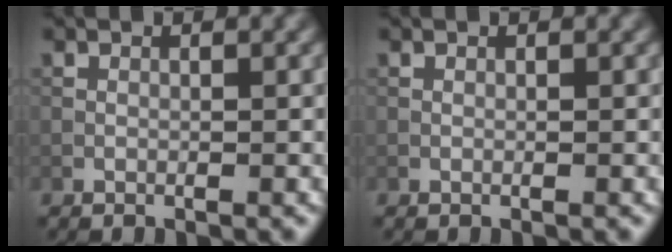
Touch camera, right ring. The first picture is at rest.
{"total": 0.0}